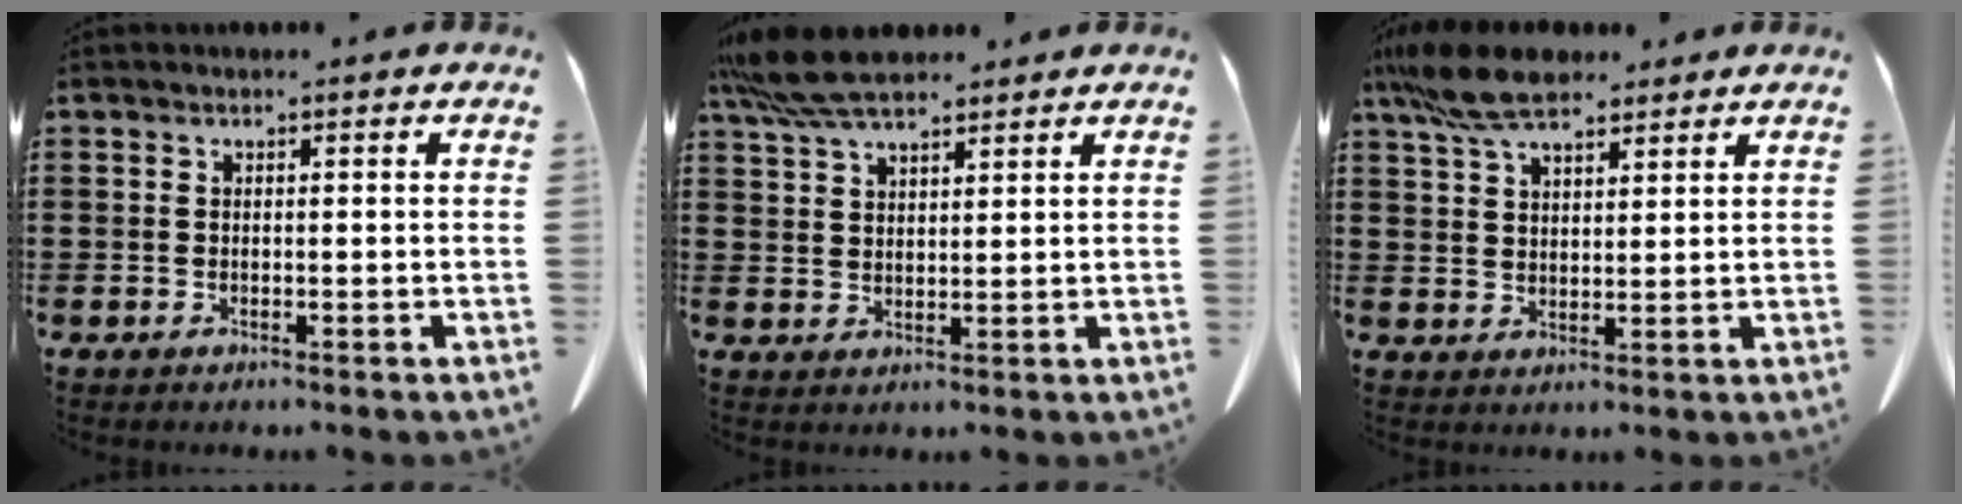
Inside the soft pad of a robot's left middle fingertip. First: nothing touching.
{"total": 7.5, "force": [6.1, 2.0, 3.8], "torque": [-0.091, -0.006, 0.117]}
{"total": 8.6, "force": [6.7, 2.8, 4.8], "torque": [-0.112, -0.006, 0.127]}